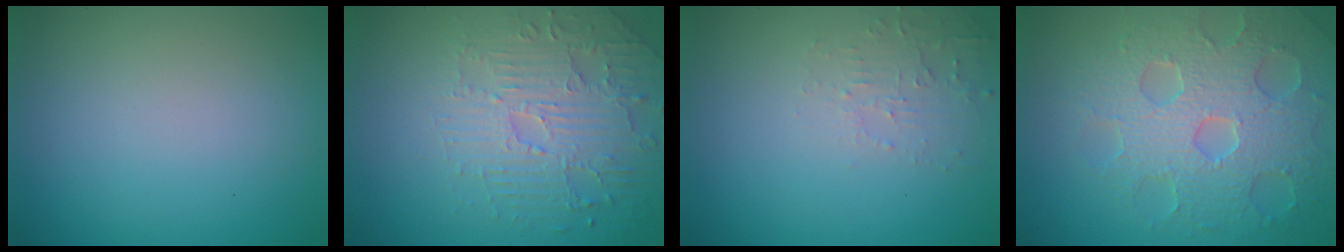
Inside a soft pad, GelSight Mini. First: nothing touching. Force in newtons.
{"total": 4.6, "press": 3.9, "slide": 2.5}
{"total": 1.9, "press": 1.9, "slide": 0.3}
{"total": 7.8, "press": 6.0, "slide": 5.1}